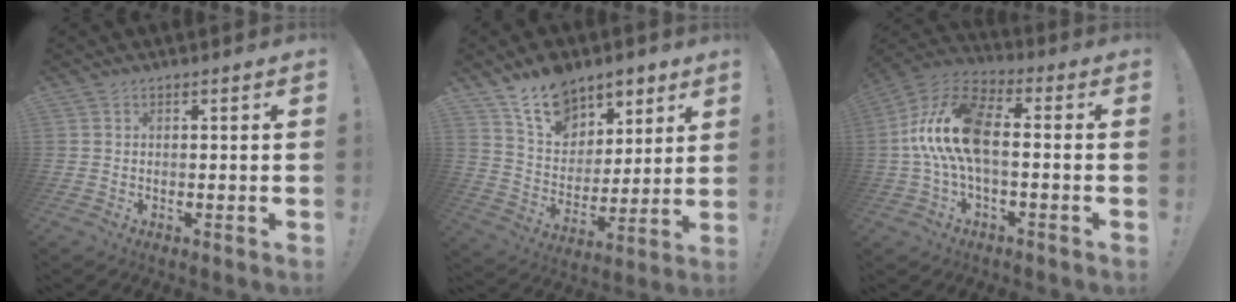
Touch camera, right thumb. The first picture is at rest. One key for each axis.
{"total": 15.6, "fx": 11.0, "fy": 9.9, "fz": 5.1, "tx": -0.083, "ty": -0.074, "tz": 0.208}
{"total": 15.7, "fx": -0.4, "fy": 7.6, "fz": 13.8, "tx": -0.273, "ty": 0.013, "tz": -0.005}